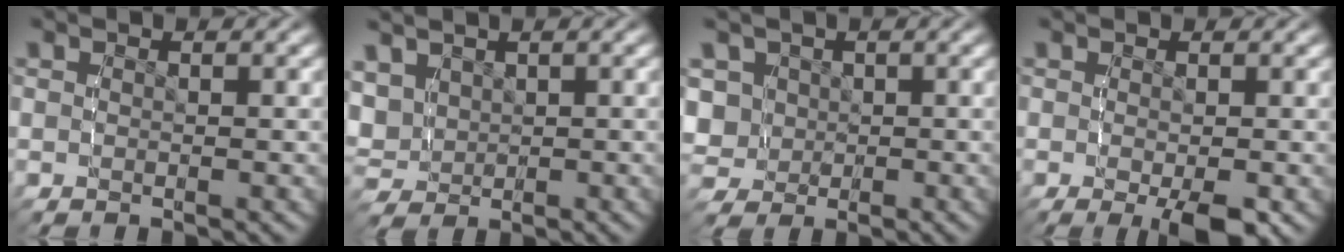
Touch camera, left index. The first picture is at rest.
{"total": 4.2, "force": [1.8, 3.3, 1.9], "torque": [-0.060, -0.004, 0.031]}
{"total": 6.9, "force": [0.3, 6.3, 2.9], "torque": [-0.091, -0.015, -0.003]}
{"total": 2.7, "force": [-1.0, 0.5, 2.5], "torque": [-0.037, -0.011, -0.014]}